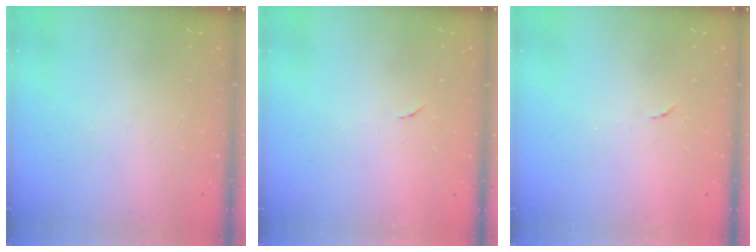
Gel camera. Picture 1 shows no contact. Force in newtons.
{"total": 4.2, "press": 4.2, "slide": 0.3}
{"total": 4.2, "press": 4.2, "slide": 0.3}